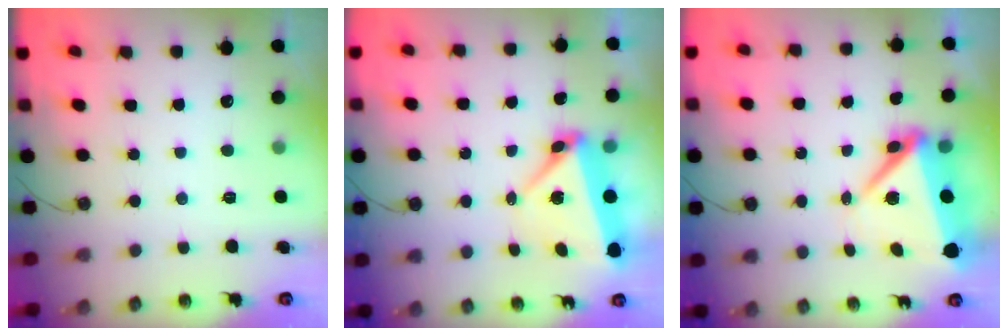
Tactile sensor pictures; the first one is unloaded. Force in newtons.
{"total": 7.2, "press": 7.2, "slide": 0.8}
{"total": 10.2, "press": 10.1, "slide": 1.0}